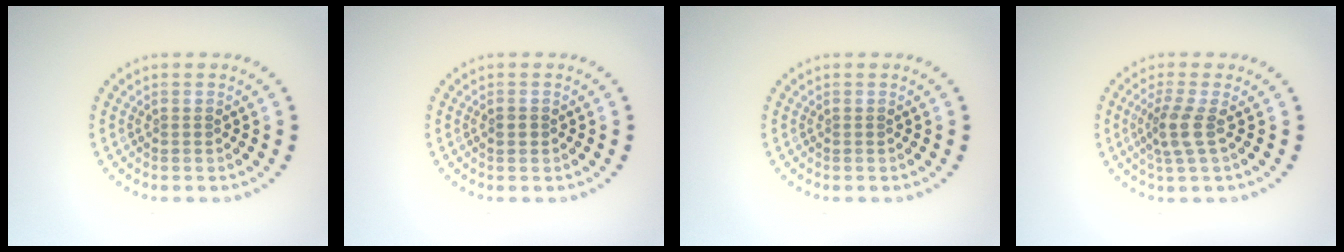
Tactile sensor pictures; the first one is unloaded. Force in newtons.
{"total": 1.1, "press": 1.0, "slide": 0.3}
{"total": 0.0}
{"total": 2.5, "press": 1.9, "slide": 1.6}